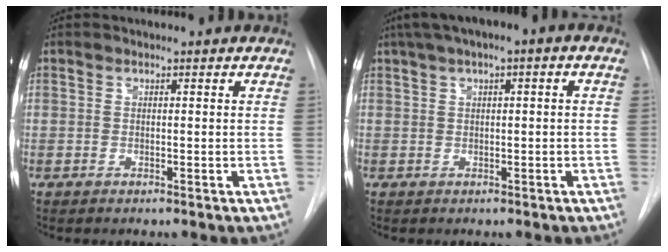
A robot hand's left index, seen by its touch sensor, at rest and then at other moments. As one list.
[{"total": 5.6, "force": [2.2, 1.9, 4.7], "torque": [-0.084, 0.035, 0.030]}]